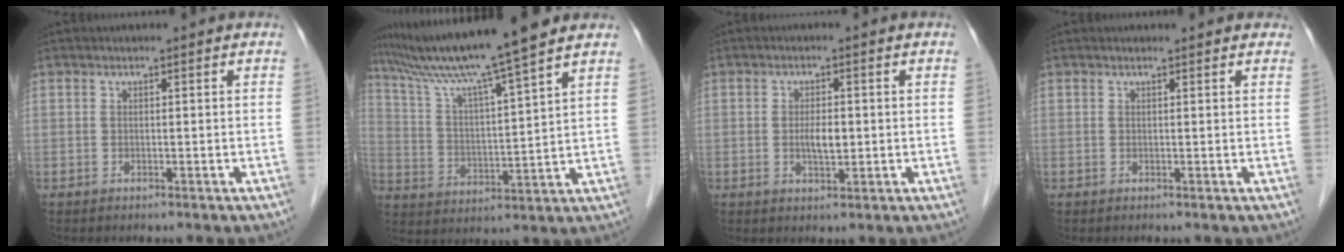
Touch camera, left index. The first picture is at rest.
{"total": 15.3, "force": [12.7, -1.6, 8.3], "torque": [-0.152, 0.012, 0.213]}
{"total": 3.0, "force": [-0.1, 1.1, 2.8], "torque": [-0.054, -0.001, 0.000]}
{"total": 2.3, "force": [2.1, 0.8, 0.5], "torque": [-0.009, 0.012, 0.017]}